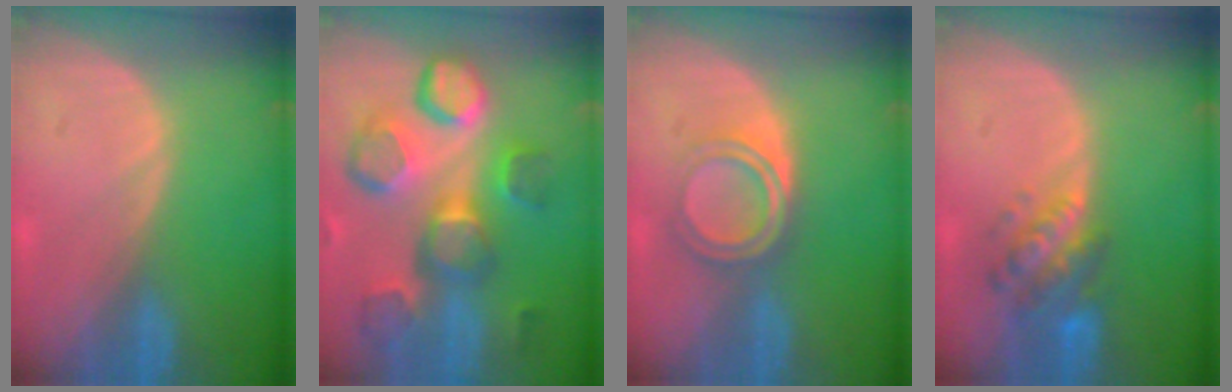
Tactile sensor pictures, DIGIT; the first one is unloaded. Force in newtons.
{"total": 12.4, "press": 11.1, "slide": 5.6}
{"total": 4.9, "press": 4.8, "slide": 1.4}
{"total": 6.2, "press": 6.0, "slide": 1.5}